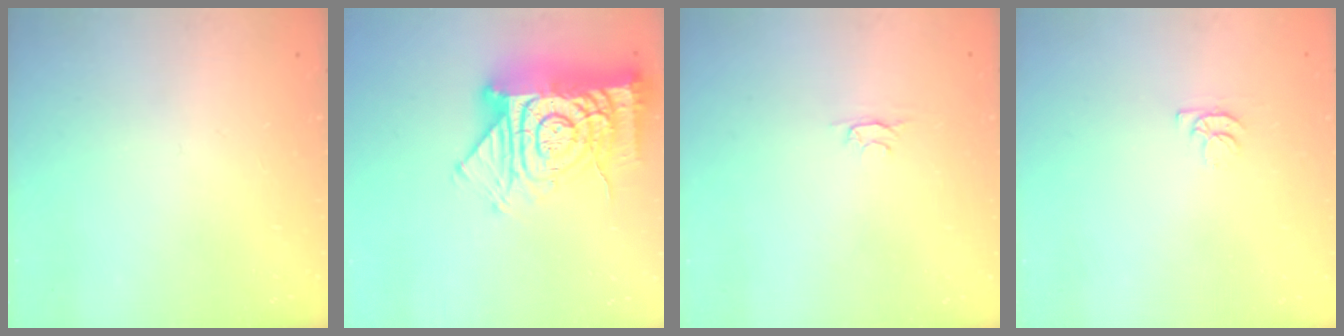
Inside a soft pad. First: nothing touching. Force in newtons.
{"total": 21.4, "press": 21.3, "slide": 2.0}
{"total": 2.4, "press": 2.3, "slide": 0.5}
{"total": 4.3, "press": 4.2, "slide": 0.5}